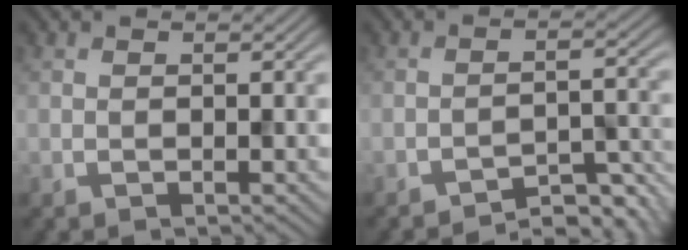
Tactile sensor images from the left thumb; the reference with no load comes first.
{"total": 6.0, "force": [-5.4, 0.8, 2.5], "torque": [-0.032, 0.010, -0.075]}